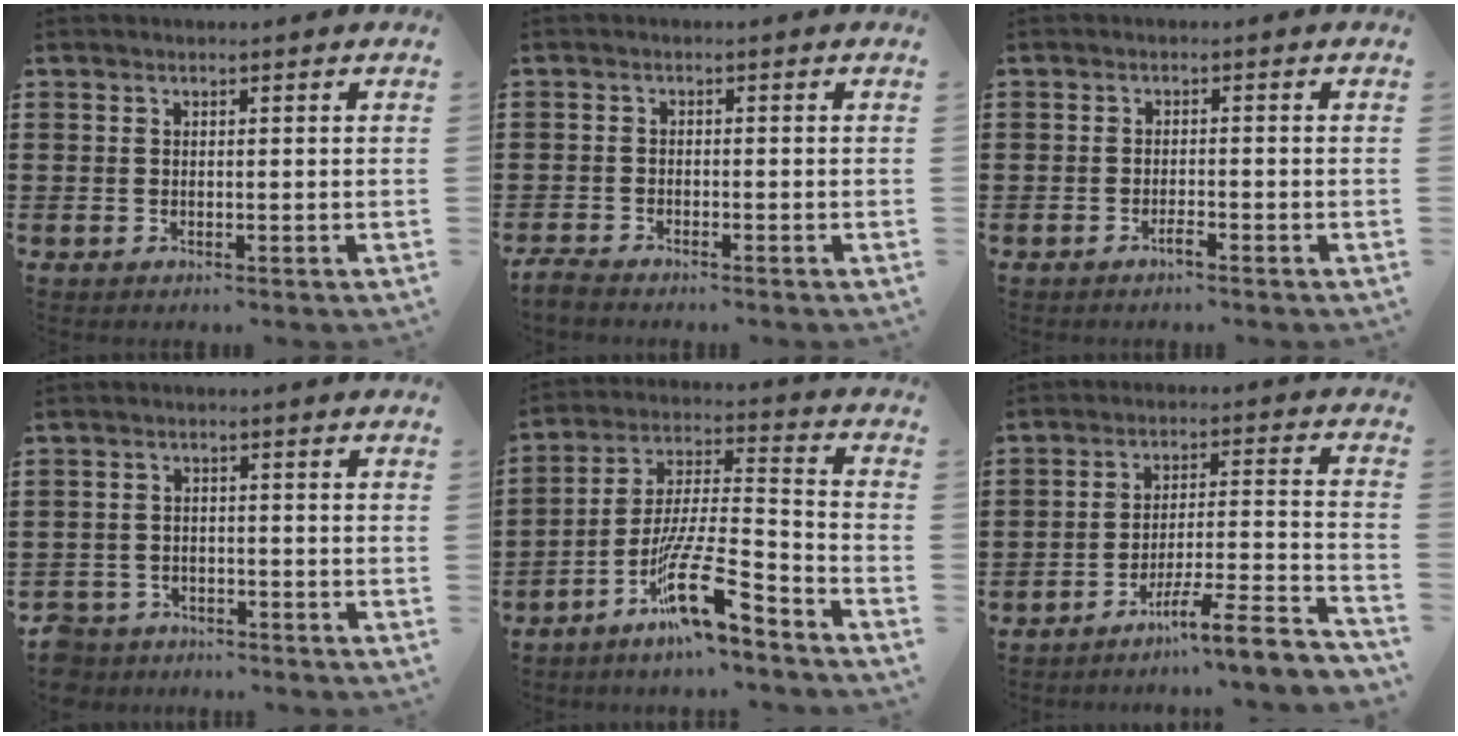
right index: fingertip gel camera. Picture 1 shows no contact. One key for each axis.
{"total": 1.9, "fx": -1.9, "fy": 0.1, "fz": 0.2, "tx": -0.006, "ty": 0.001, "tz": -0.039}
{"total": 1.6, "fx": -1.2, "fy": 0.2, "fz": 1.0, "tx": -0.018, "ty": -0.003, "tz": -0.022}
{"total": 3.3, "fx": -3.1, "fy": 1.1, "fz": 0.1, "tx": -0.015, "ty": 0.001, "tz": -0.069}
{"total": 14.2, "fx": -9.6, "fy": 2.4, "fz": 10.2, "tx": -0.190, "ty": 0.019, "tz": -0.176}
{"total": 7.8, "fx": -6.2, "fy": 0.4, "fz": 4.8, "tx": -0.075, "ty": -0.006, "tz": -0.119}